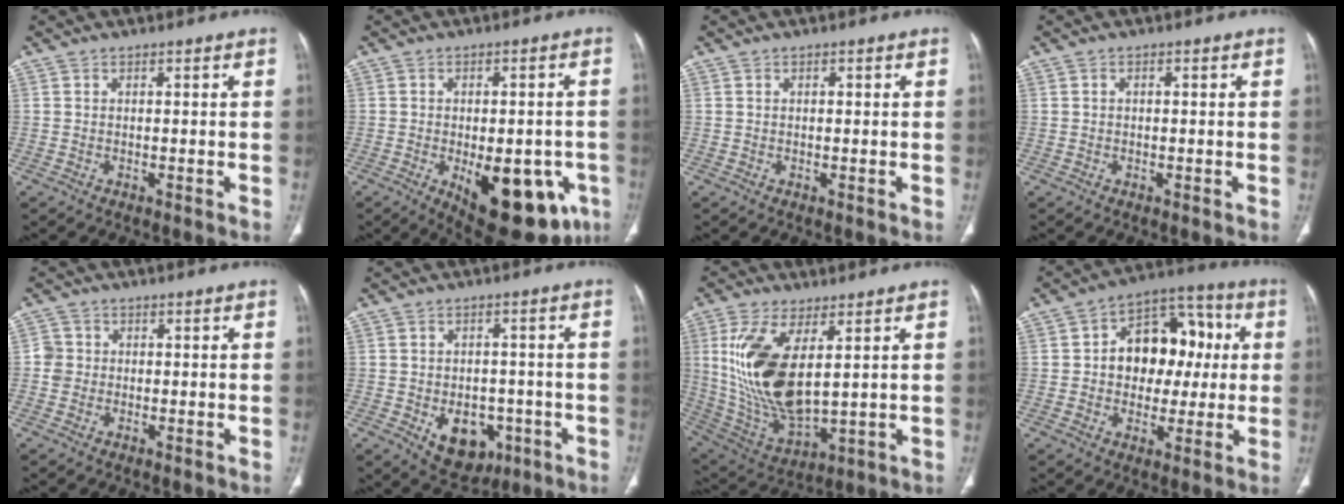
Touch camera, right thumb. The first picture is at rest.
{"total": 19.3, "force": [-7.0, 9.3, 15.4], "torque": [-0.148, 0.002, -0.074]}
{"total": 0.7, "force": [0.3, 0.4, 0.5], "torque": [-0.009, 0.001, 0.006]}
{"total": 0.6, "force": [0.1, 0.3, 0.4], "torque": [-0.008, 0.005, 0.000]}
{"total": 2.8, "force": [-0.1, 2.7, 0.6], "torque": [0.005, 0.007, -0.006]}
{"total": 9.7, "force": [-3.4, 6.9, 5.9], "torque": [-0.051, 0.014, -0.034]}
{"total": 18.2, "force": [4.2, 8.1, 15.7], "torque": [-0.318, -0.025, 0.101]}
{"total": 15.9, "force": [1.5, 11.4, 11.0], "torque": [-0.098, 0.029, 0.016]}